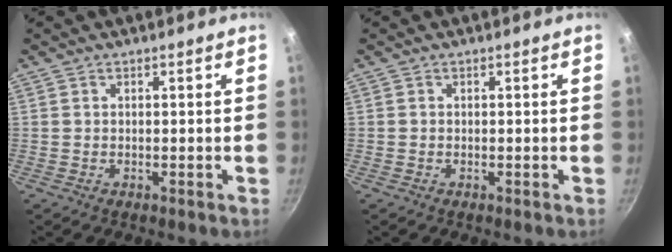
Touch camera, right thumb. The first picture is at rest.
{"total": 0.0}